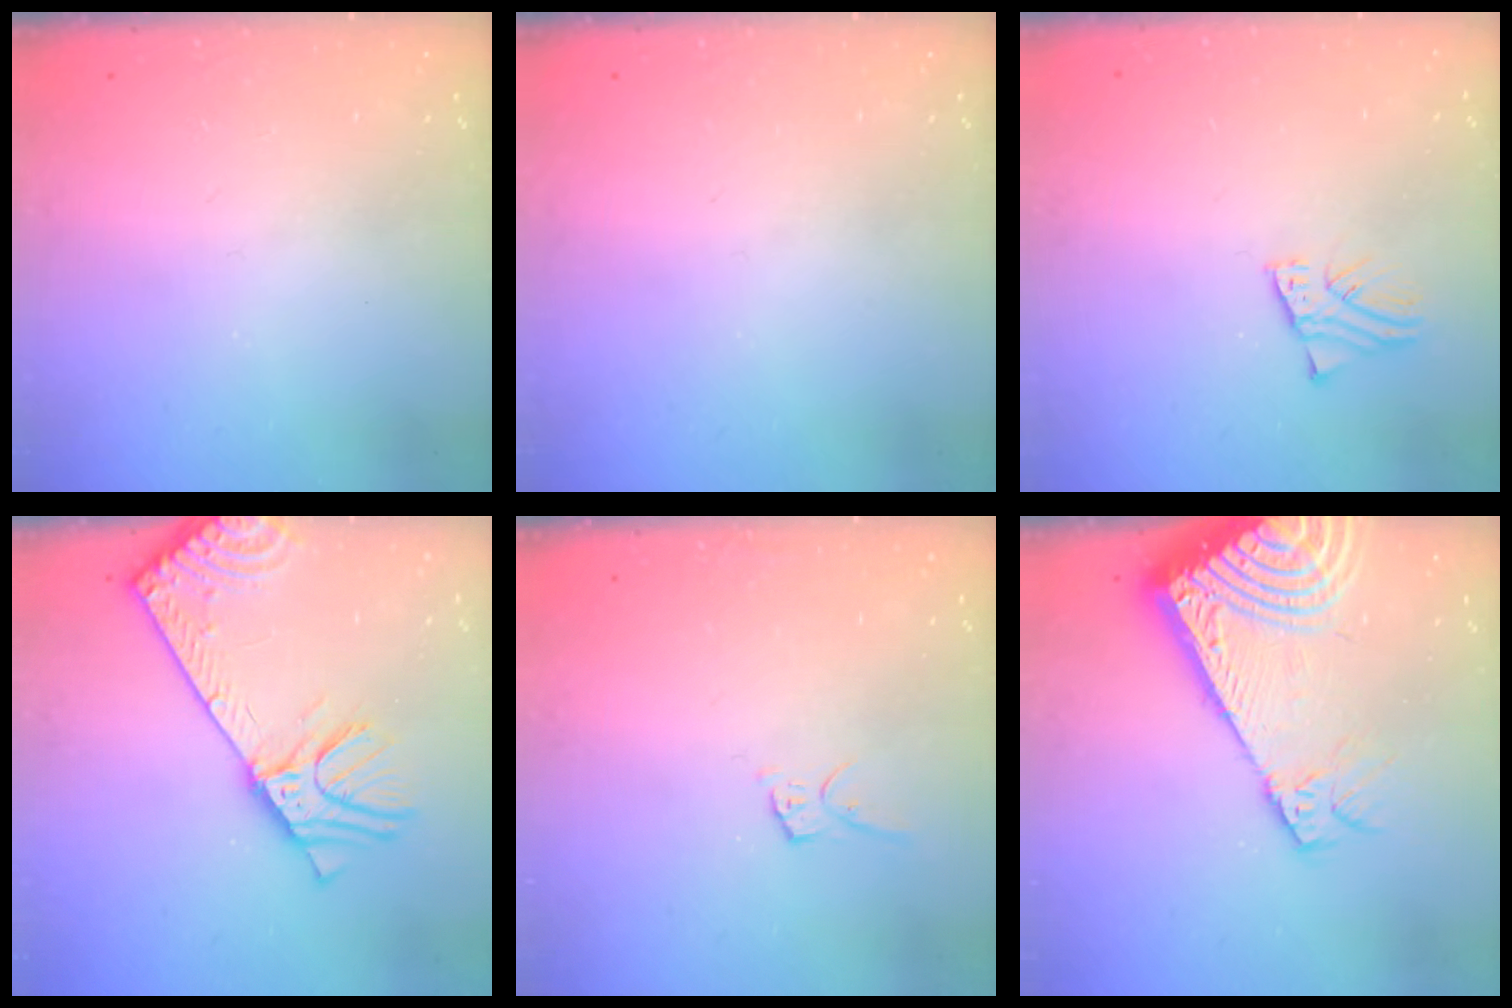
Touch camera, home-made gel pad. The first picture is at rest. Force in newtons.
{"total": 0.0}
{"total": 1.6, "press": 1.6, "slide": 0.2}
{"total": 11.6, "press": 11.3, "slide": 2.5}
{"total": 5.3, "press": 5.3, "slide": 0.2}
{"total": 15.2, "press": 15.0, "slide": 2.4}